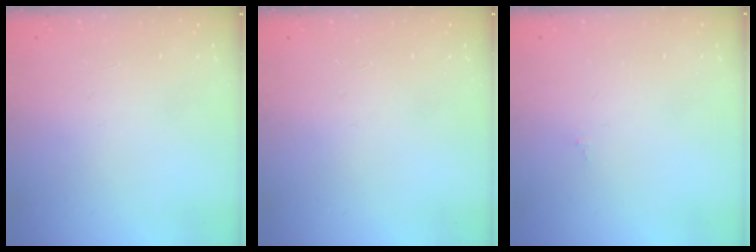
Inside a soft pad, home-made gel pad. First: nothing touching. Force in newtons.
{"total": 0.0}
{"total": 0.0}